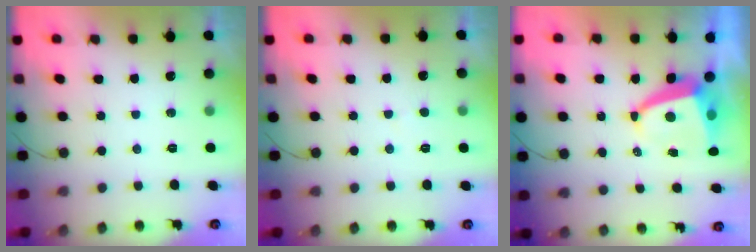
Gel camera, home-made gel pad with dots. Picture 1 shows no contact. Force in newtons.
{"total": 2.1, "press": 2.1, "slide": 0.2}
{"total": 5.8, "press": 5.8, "slide": 0.8}